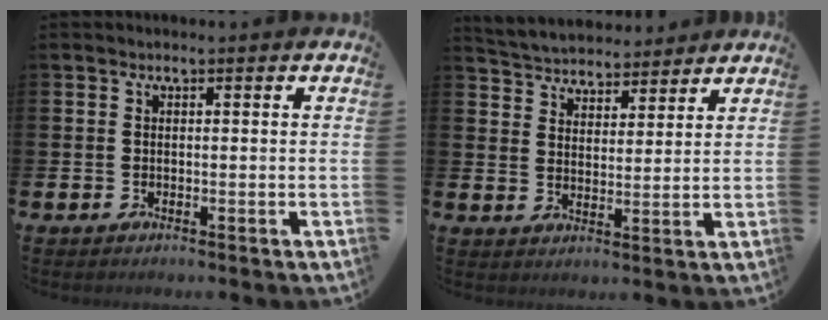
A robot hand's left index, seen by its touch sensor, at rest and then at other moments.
{"total": 4.9, "force": [4.7, 1.2, -0.3], "torque": [-0.019, -0.026, 0.084]}